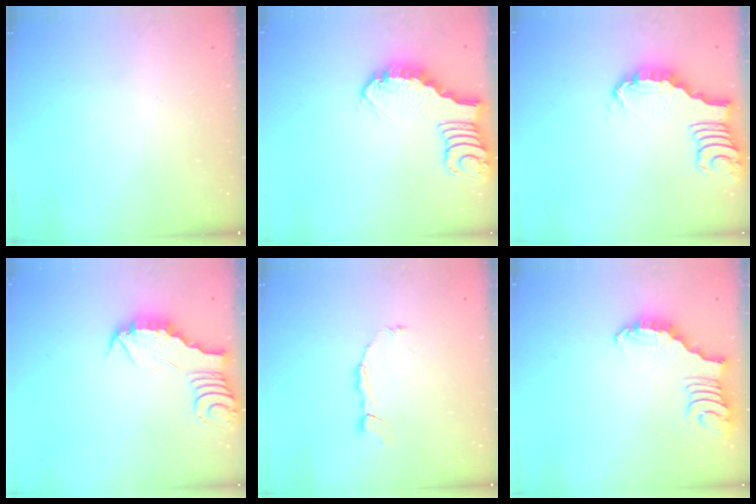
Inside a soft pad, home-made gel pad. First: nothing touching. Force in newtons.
{"total": 3.0, "press": 2.9, "slide": 0.4}
{"total": 2.2, "press": 2.2, "slide": 0.2}
{"total": 2.8, "press": 2.7, "slide": 0.3}
{"total": 3.5, "press": 3.5, "slide": 0.3}
{"total": 2.7, "press": 2.7, "slide": 0.5}